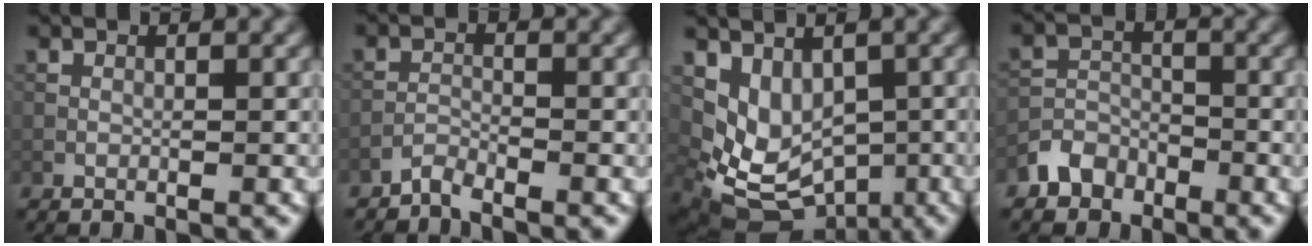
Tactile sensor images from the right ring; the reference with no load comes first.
{"total": 1.2, "force": [-1.2, 0.1, 0.3], "torque": [-0.005, 0.003, -0.027]}
{"total": 7.2, "force": [-0.1, 5.8, 4.3], "torque": [-0.067, -0.002, 0.023]}
{"total": 2.8, "force": [-2.1, 1.9, 0.4], "torque": [-0.001, 0.005, -0.045]}